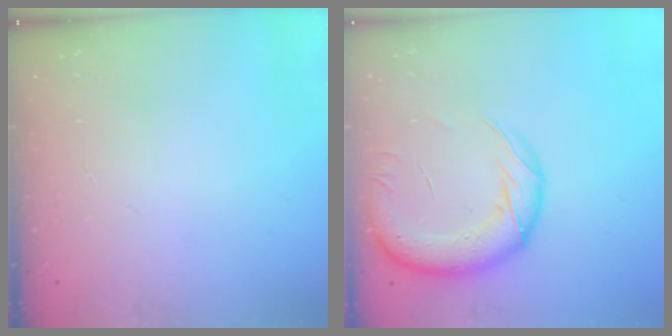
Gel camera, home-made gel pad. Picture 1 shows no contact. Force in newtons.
{"total": 22.7, "press": 22.1, "slide": 5.1}